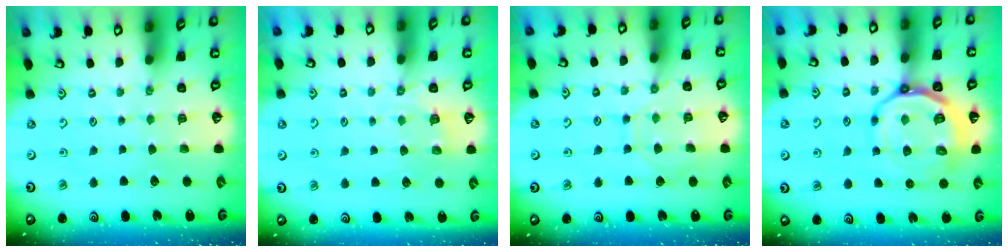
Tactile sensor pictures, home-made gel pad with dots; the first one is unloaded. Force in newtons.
{"total": 3.1, "press": 2.4, "slide": 2.0}
{"total": 7.9, "press": 7.8, "slide": 0.8}
{"total": 14.1, "press": 13.7, "slide": 3.3}